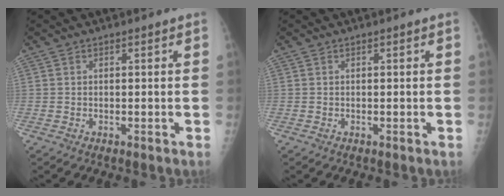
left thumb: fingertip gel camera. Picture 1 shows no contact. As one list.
[{"total": 0.0}]